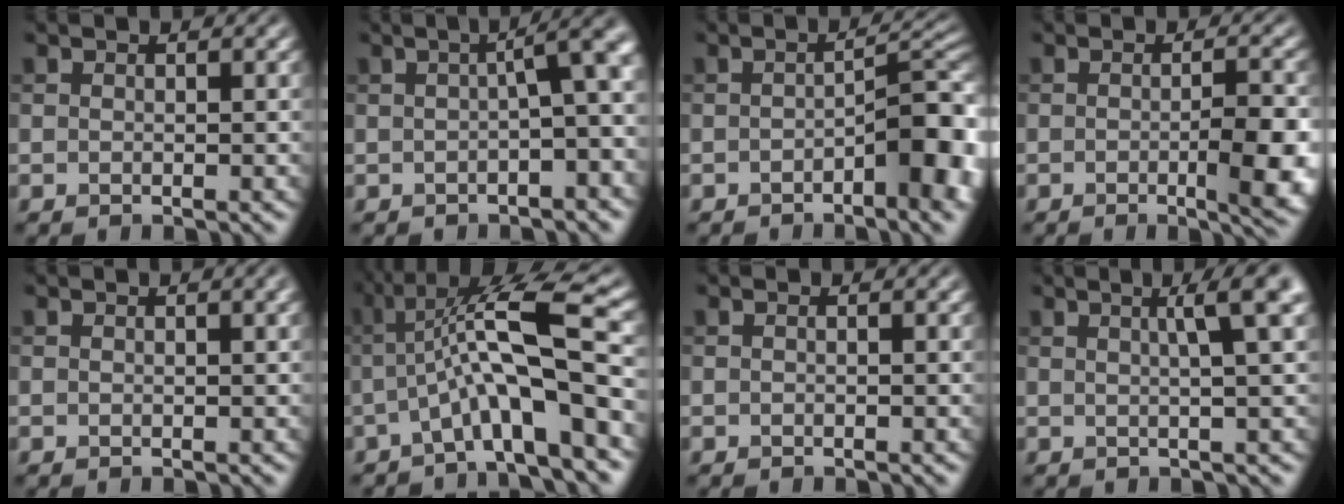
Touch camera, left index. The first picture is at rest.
{"total": 6.6, "force": [0.2, 1.9, 6.3], "torque": [-0.055, 0.017, 0.002]}
{"total": 7.5, "force": [-2.2, 2.5, 6.8], "torque": [-0.083, 0.002, -0.031]}
{"total": 5.9, "force": [-1.2, 1.6, 5.5], "torque": [-0.073, -0.008, -0.009]}
{"total": 1.0, "force": [0.4, 0.3, 0.9], "torque": [-0.009, 0.007, 0.006]}
{"total": 9.4, "force": [-1.1, 1.8, 9.1], "torque": [-0.144, 0.020, -0.031]}
{"total": 0.0}
{"total": 4.5, "force": [1.5, 0.8, 4.1], "torque": [-0.046, 0.014, 0.020]}